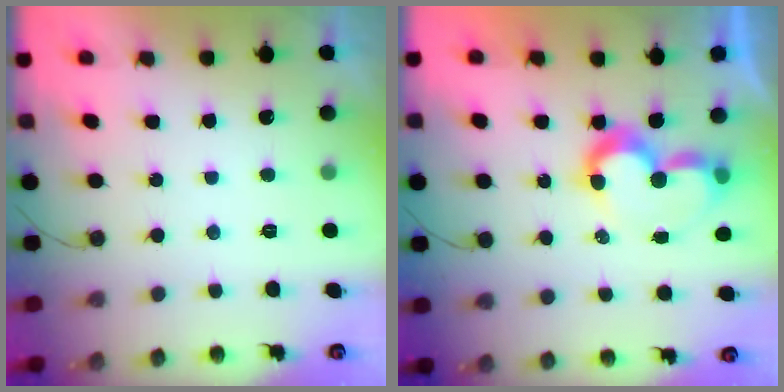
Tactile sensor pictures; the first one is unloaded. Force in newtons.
{"total": 8.2, "press": 8.2, "slide": 0.6}